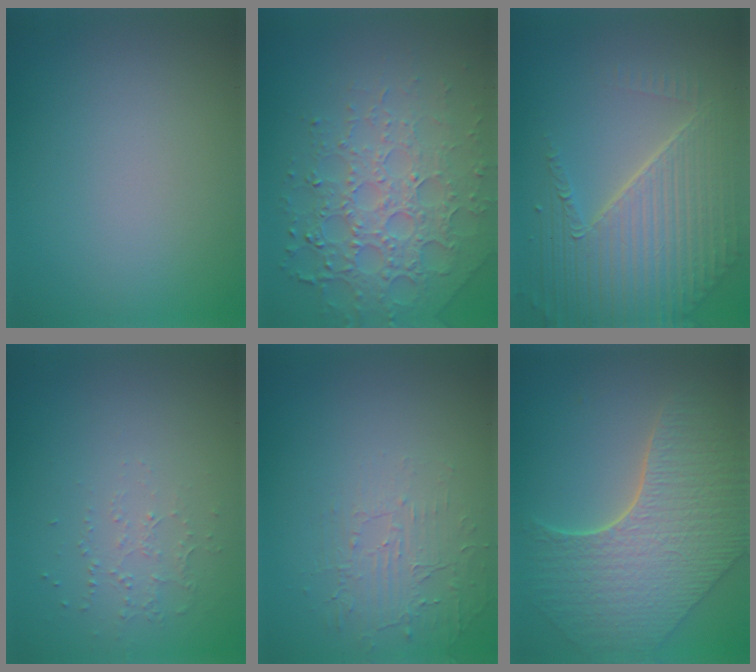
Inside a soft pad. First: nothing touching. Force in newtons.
{"total": 6.7, "press": 4.9, "slide": 4.5}
{"total": 8.5, "press": 5.6, "slide": 6.3}
{"total": 1.0, "press": 0.6, "slide": 0.8}
{"total": 1.9, "press": 0.8, "slide": 1.7}
{"total": 8.2, "press": 5.9, "slide": 5.6}